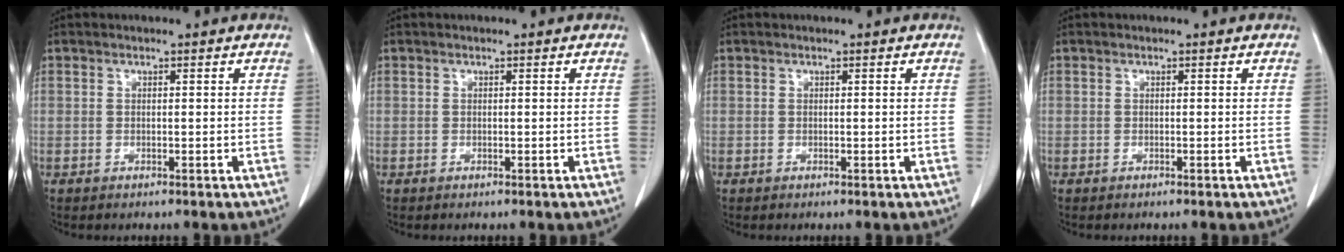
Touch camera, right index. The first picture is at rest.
{"total": 0.0}
{"total": 0.0}
{"total": 0.0}